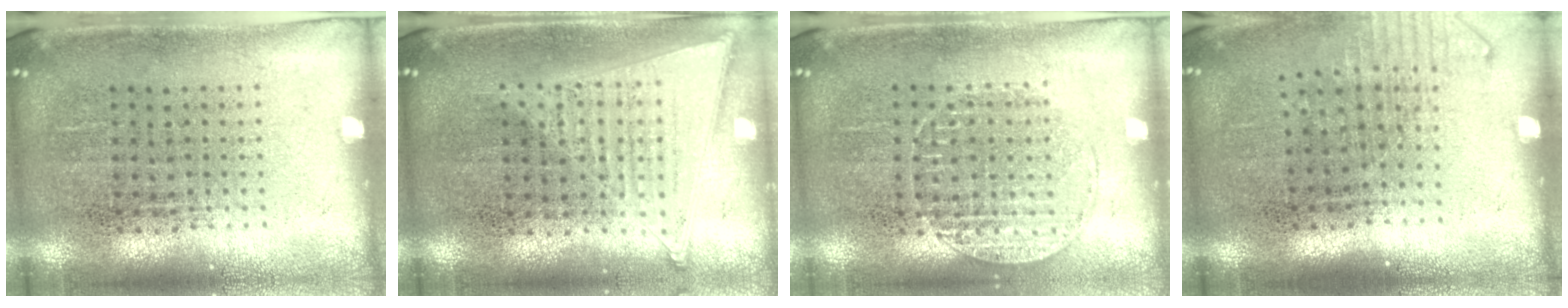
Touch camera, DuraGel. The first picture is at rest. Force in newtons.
{"total": 1.1, "press": 1.1, "slide": 0.1}
{"total": 1.1, "press": 1.1, "slide": 0.4}
{"total": 1.3, "press": 1.1, "slide": 0.8}